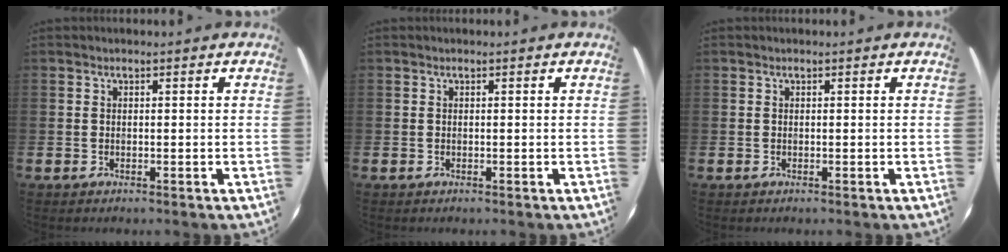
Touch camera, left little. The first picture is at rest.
{"total": 0.0}
{"total": 0.0}